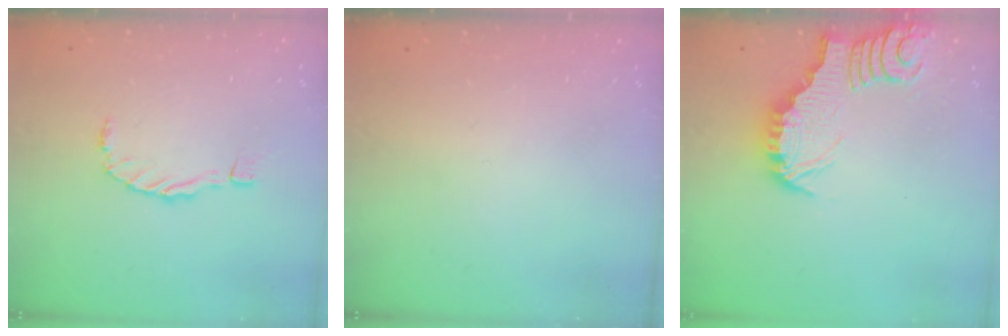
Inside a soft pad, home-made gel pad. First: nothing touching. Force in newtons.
{"total": 1.5, "press": 1.5, "slide": 0.1}
{"total": 3.0, "press": 3.0, "slide": 0.3}